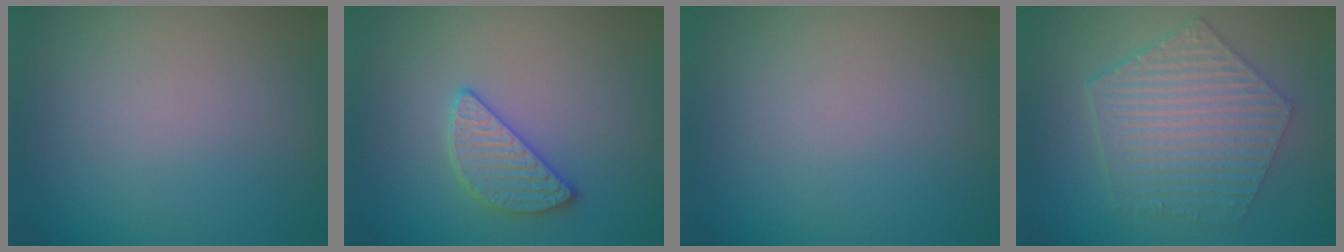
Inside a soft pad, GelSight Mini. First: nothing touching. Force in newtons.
{"total": 2.8, "press": 2.8, "slide": 0.1}
{"total": 0.0}
{"total": 6.9, "press": 5.0, "slide": 4.7}